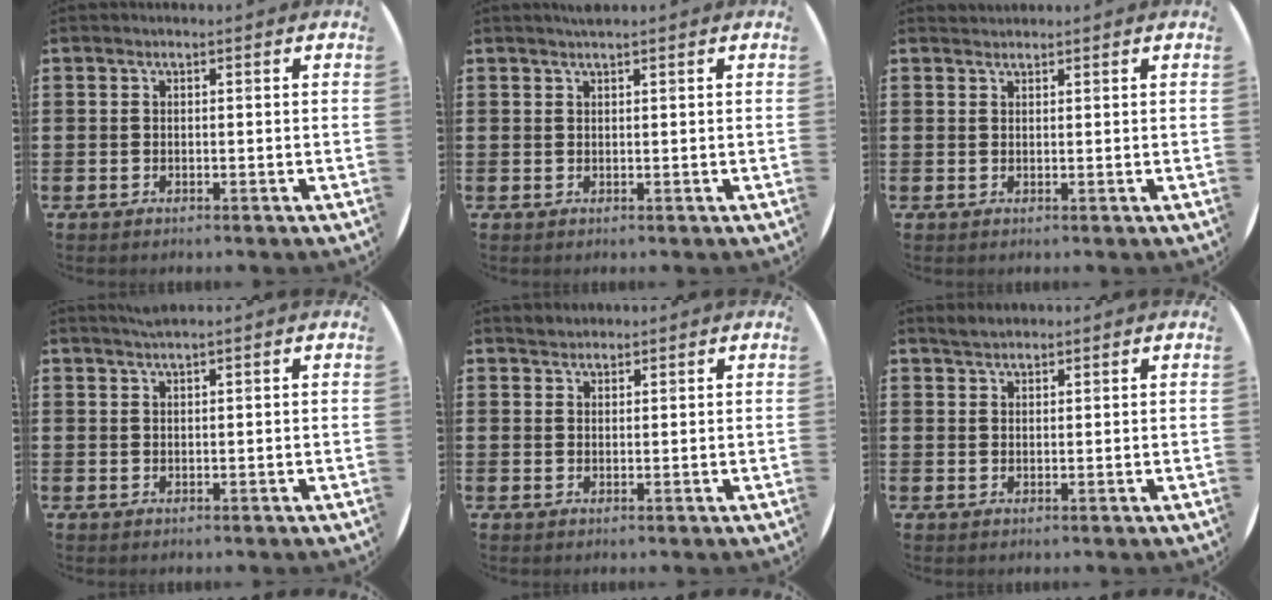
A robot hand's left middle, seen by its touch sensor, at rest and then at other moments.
{"total": 0.9, "force": [0.8, -0.1, 0.3], "torque": [-0.006, -0.001, 0.015]}
{"total": 0.7, "force": [0.7, 0.1, -0.1], "torque": [0.000, 0.001, 0.014]}
{"total": 1.2, "force": [1.0, -0.2, 0.5], "torque": [-0.009, 0.000, 0.020]}
{"total": 1.5, "force": [1.4, 0.4, -0.1], "torque": [0.008, -0.001, 0.027]}
{"total": 1.8, "force": [1.7, 0.5, 0.3], "torque": [-0.001, 0.000, 0.032]}